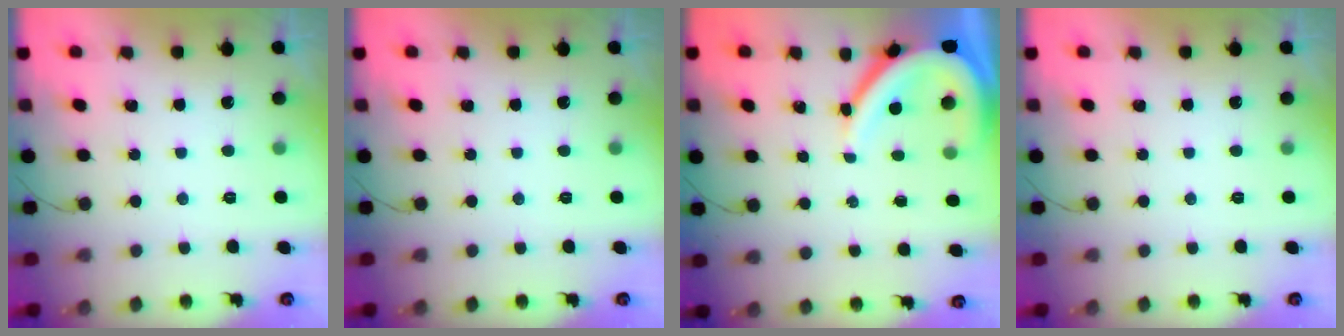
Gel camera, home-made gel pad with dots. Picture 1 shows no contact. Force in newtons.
{"total": 0.0}
{"total": 8.7, "press": 8.6, "slide": 1.0}
{"total": 0.0}